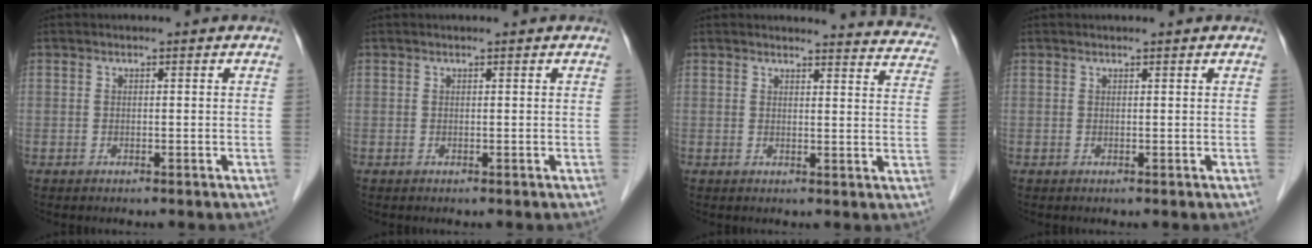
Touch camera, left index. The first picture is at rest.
{"total": 0.7, "force": [0.6, -0.1, 0.3], "torque": [-0.006, 0.003, 0.012]}
{"total": 13.1, "force": [12.9, 1.5, 1.6], "torque": [0.017, -0.067, 0.106]}
{"total": 1.1, "force": [1.0, -0.1, 0.4], "torque": [-0.007, 0.007, 0.019]}